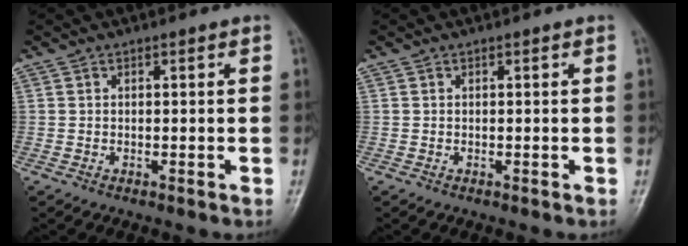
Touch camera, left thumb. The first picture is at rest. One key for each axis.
{"total": 0.0}